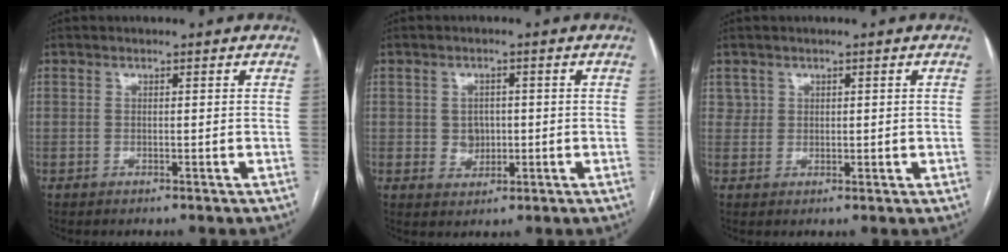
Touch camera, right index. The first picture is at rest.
{"total": 3.5, "force": [0.0, 3.0, 1.8], "torque": [-0.024, 0.005, 0.007]}
{"total": 2.1, "force": [1.0, 1.8, 0.2], "torque": [0.008, 0.001, 0.014]}